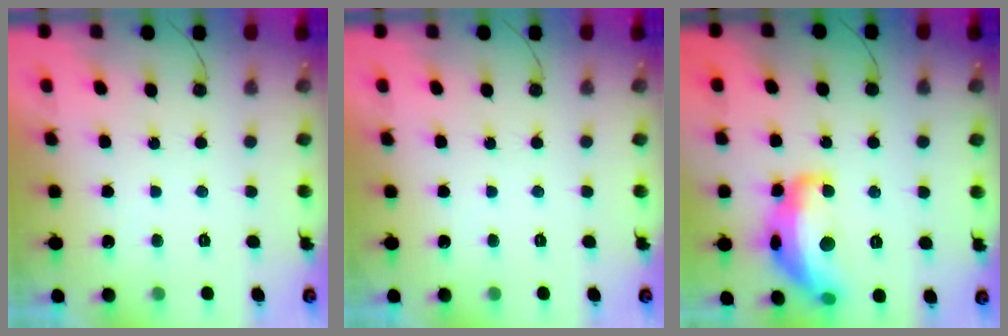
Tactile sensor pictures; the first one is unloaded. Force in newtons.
{"total": 0.0}
{"total": 16.7, "press": 16.7, "slide": 0.6}